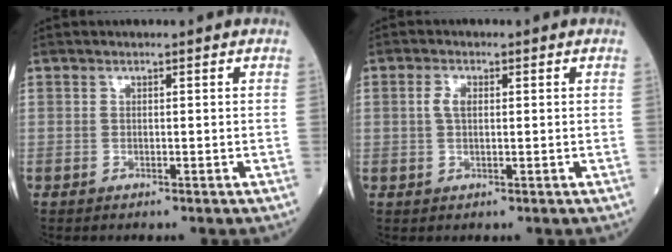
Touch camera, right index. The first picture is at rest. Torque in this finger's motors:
{"motor_torque": [0.17, 0.00, 0.04, 0.02]}